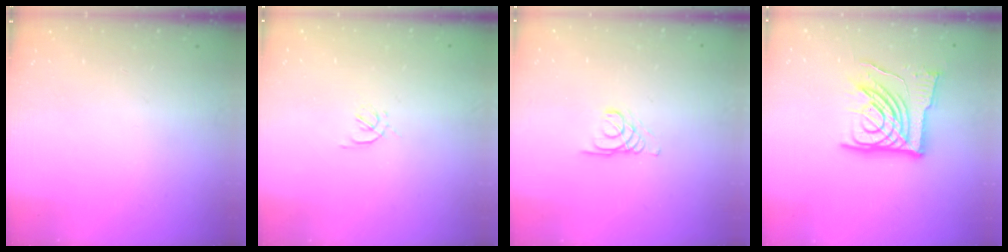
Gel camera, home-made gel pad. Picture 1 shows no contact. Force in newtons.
{"total": 1.6, "press": 1.6, "slide": 0.4}
{"total": 1.7, "press": 1.7, "slide": 0.2}
{"total": 17.1, "press": 16.9, "slide": 2.3}